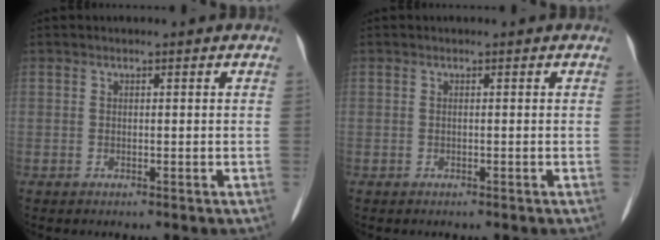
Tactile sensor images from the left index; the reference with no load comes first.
{"total": 0.0}